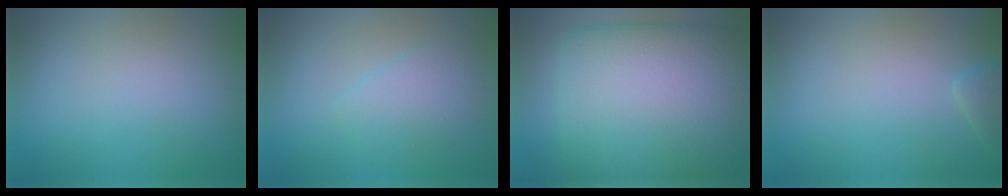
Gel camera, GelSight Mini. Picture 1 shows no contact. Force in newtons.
{"total": 2.4, "press": 2.4, "slide": 0.2}
{"total": 16.5, "press": 16.5, "slide": 0.4}
{"total": 1.5, "press": 1.5, "slide": 0.1}